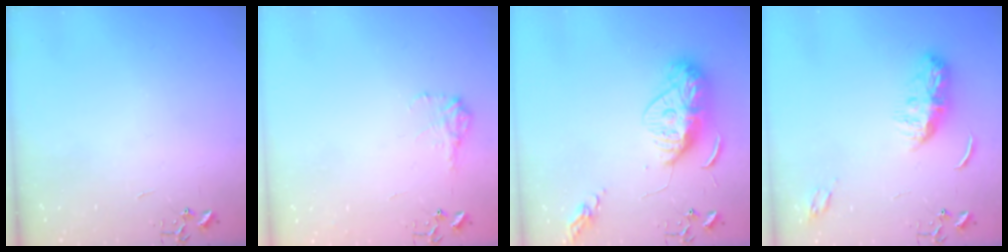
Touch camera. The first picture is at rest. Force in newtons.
{"total": 9.3, "press": 9.3, "slide": 0.3}
{"total": 12.9, "press": 12.8, "slide": 1.3}
{"total": 10.4, "press": 10.4, "slide": 0.0}